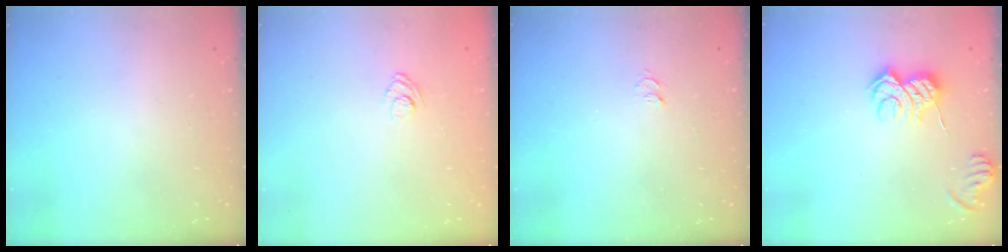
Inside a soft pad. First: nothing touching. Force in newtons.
{"total": 3.8, "press": 3.5, "slide": 1.4}
{"total": 3.6, "press": 3.6, "slide": 0.4}
{"total": 8.3, "press": 8.2, "slide": 0.8}